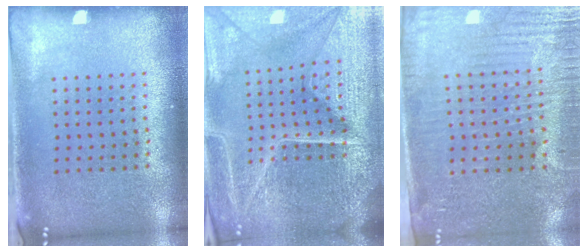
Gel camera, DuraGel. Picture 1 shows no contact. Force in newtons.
{"total": 6.2, "press": 5.5, "slide": 2.9}
{"total": 3.7, "press": 3.5, "slide": 1.4}